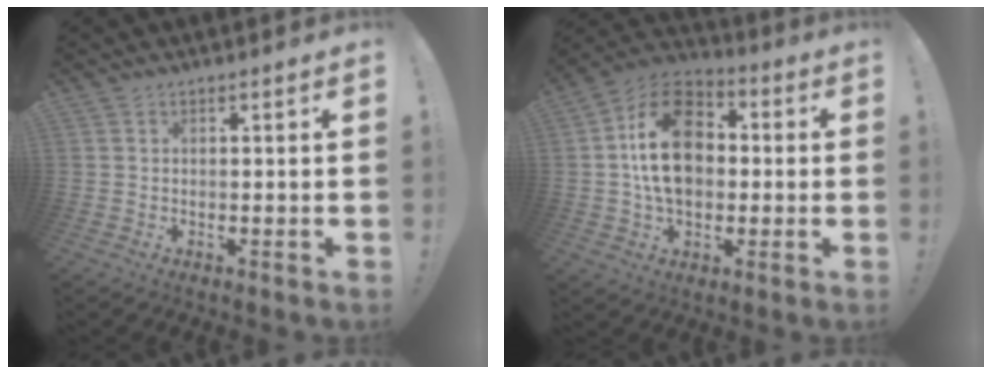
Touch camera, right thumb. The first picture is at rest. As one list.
[{"total": 19.4, "force": [2.0, 14.0, 13.3], "torque": [-0.227, 0.016, 0.035]}]